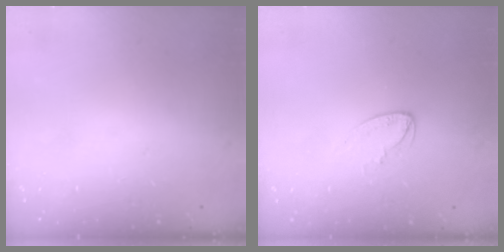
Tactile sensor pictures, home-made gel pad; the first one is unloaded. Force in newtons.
{"total": 4.7, "press": 4.7, "slide": 0.4}